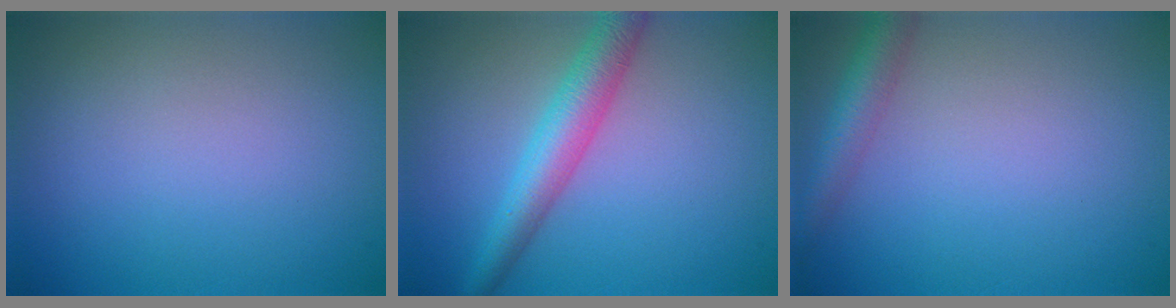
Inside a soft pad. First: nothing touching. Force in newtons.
{"total": 4.4, "press": 4.4, "slide": 0.1}
{"total": 3.0, "press": 3.0, "slide": 0.2}